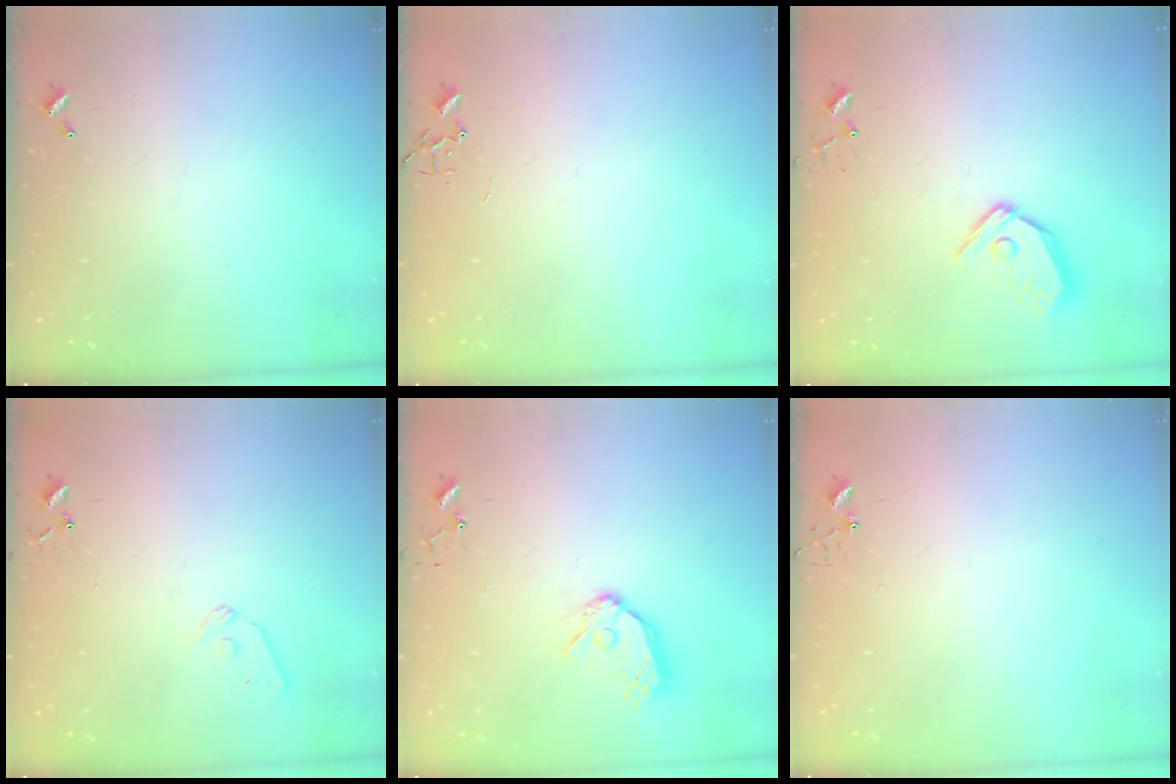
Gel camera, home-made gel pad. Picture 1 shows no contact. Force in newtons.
{"total": 0.0}
{"total": 11.1, "press": 11.0, "slide": 1.7}
{"total": 7.2, "press": 7.2, "slide": 0.5}
{"total": 12.1, "press": 12.0, "slide": 1.3}
{"total": 5.0, "press": 5.0, "slide": 0.3}